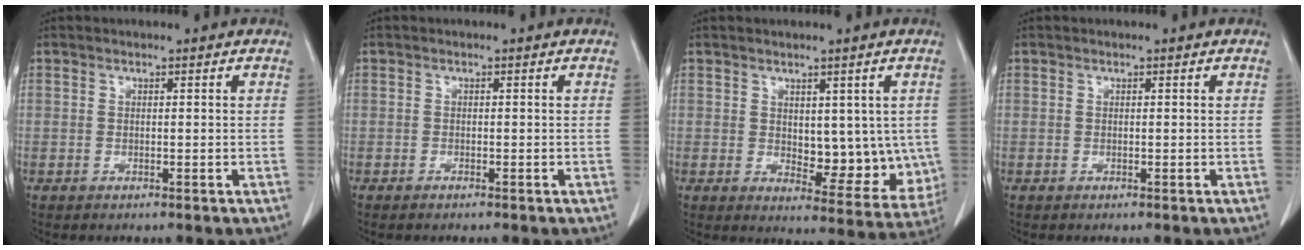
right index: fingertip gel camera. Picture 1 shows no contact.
{"total": 0.7, "force": [-0.6, 0.1, 0.3], "torque": [-0.010, -0.002, -0.008]}
{"total": 9.2, "force": [0.3, 4.9, 7.8], "torque": [-0.082, -0.011, 0.018]}
{"total": 0.0}